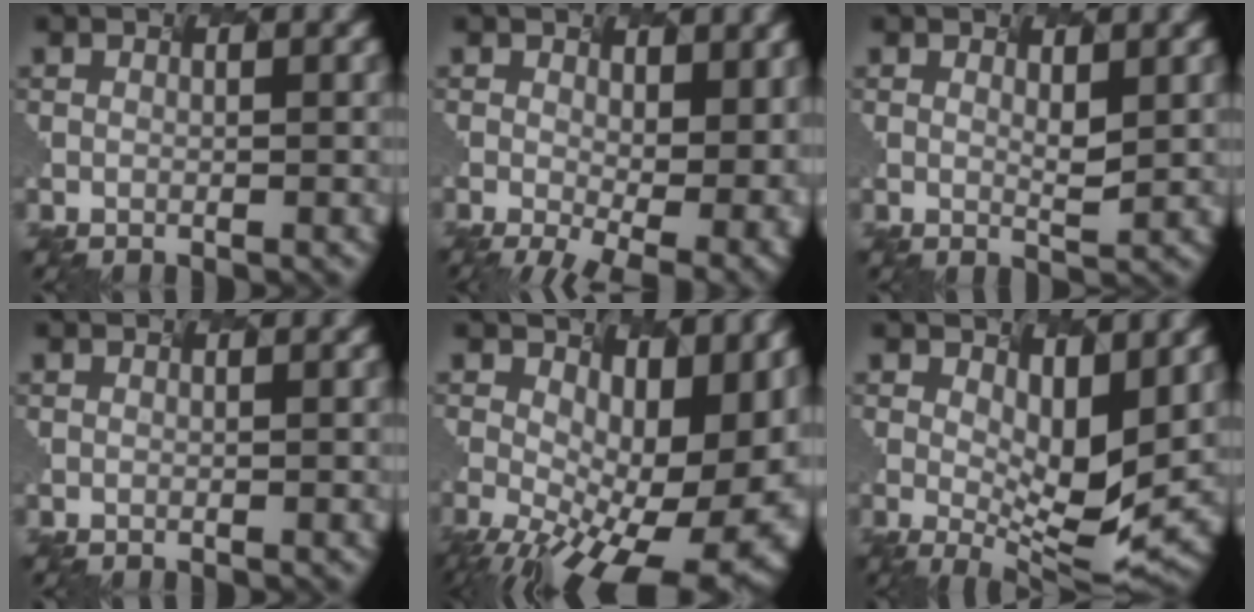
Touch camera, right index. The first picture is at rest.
{"total": 6.2, "force": [-0.3, 2.1, 5.8], "torque": [-0.083, -0.031, 0.041]}
{"total": 1.0, "force": [-0.1, -1.0, -0.2], "torque": [-0.020, -0.018, 0.030]}
{"total": 0.0}
{"total": 13.2, "force": [-2.4, 5.6, 11.8], "torque": [-0.158, -0.027, 0.023]}
{"total": 4.3, "force": [0.2, 0.6, 4.2], "torque": [-0.096, -0.027, 0.037]}